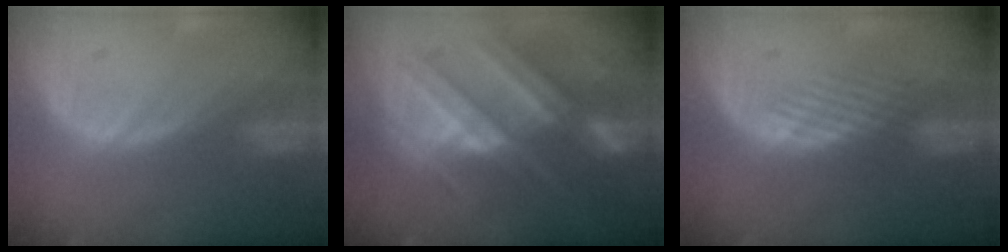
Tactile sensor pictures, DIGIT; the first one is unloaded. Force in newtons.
{"total": 9.4, "press": 9.3, "slide": 1.6}
{"total": 3.1, "press": 2.5, "slide": 1.8}